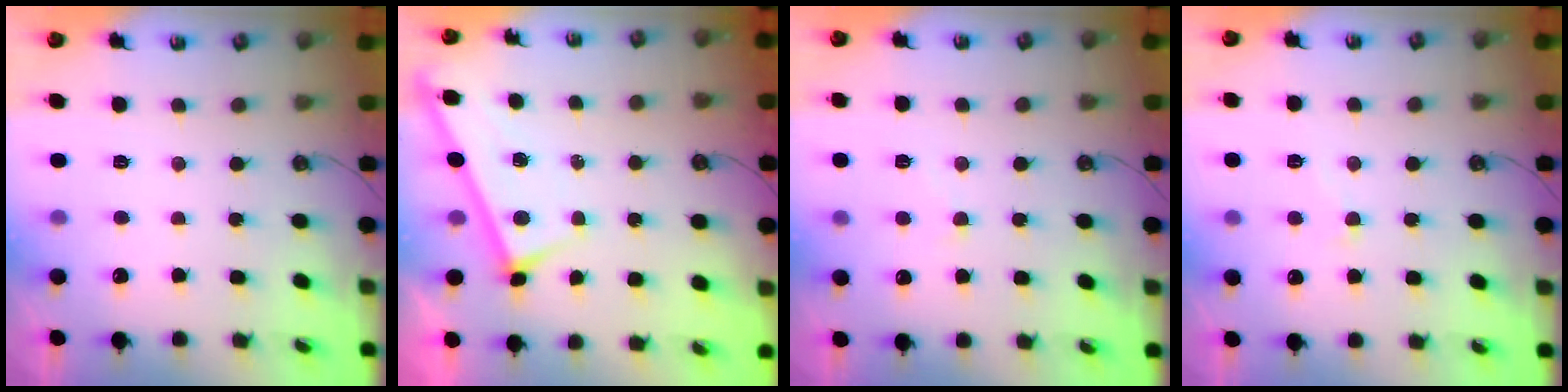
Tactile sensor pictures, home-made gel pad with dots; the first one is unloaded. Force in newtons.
{"total": 3.3, "press": 3.3, "slide": 0.2}
{"total": 5.3, "press": 5.3, "slide": 0.4}
{"total": 3.1, "press": 2.9, "slide": 1.0}